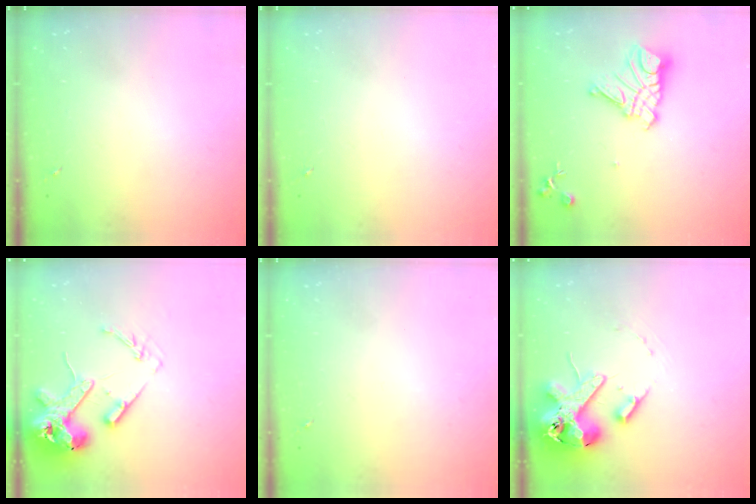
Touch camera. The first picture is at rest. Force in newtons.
{"total": 0.0}
{"total": 13.7, "press": 13.6, "slide": 1.2}
{"total": 14.8, "press": 14.6, "slide": 2.1}
{"total": 0.0}
{"total": 15.6, "press": 15.4, "slide": 2.4}